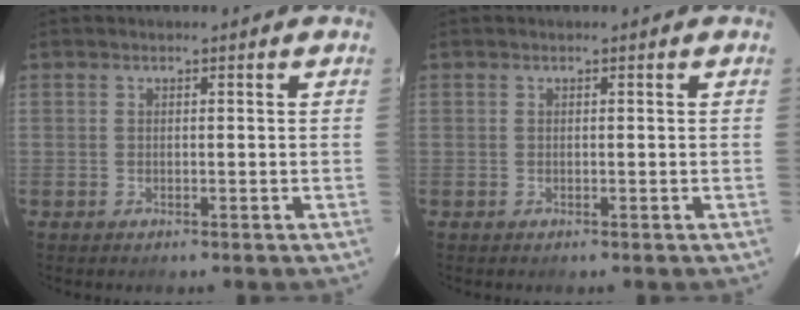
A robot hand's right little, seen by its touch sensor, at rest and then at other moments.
{"total": 0.0}